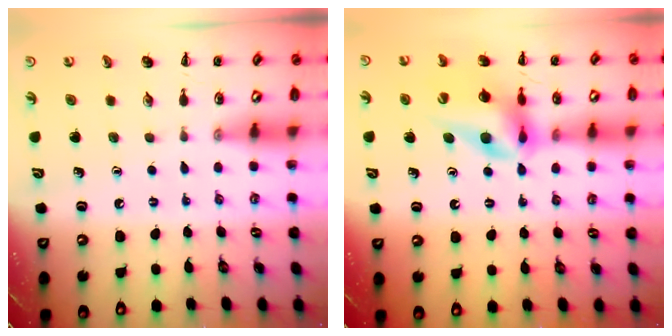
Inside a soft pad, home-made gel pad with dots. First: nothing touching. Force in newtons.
{"total": 11.5, "press": 11.0, "slide": 3.6}